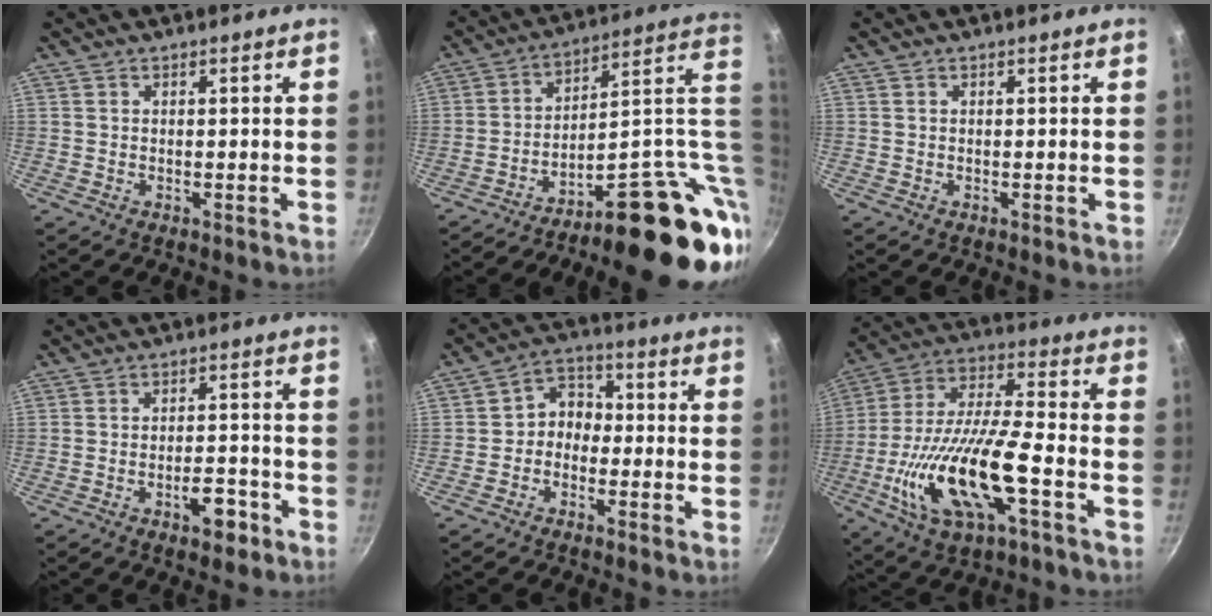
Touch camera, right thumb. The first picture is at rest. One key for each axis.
{"total": 25.4, "fx": -5.0, "fy": 10.7, "fz": 22.5, "tx": -0.260, "ty": 0.039, "tz": -0.064}
{"total": 0.0}
{"total": 5.7, "fx": -3.1, "fy": 2.6, "fz": 4.0, "tx": -0.039, "ty": 0.024, "tz": -0.043}
{"total": 5.7, "fx": -1.4, "fy": 4.6, "fz": 3.0, "tx": -0.015, "ty": 0.032, "tz": -0.040}
{"total": 20.4, "fx": -6.4, "fy": 7.0, "fz": 18.1, "tx": -0.350, "ty": 0.025, "tz": -0.123}